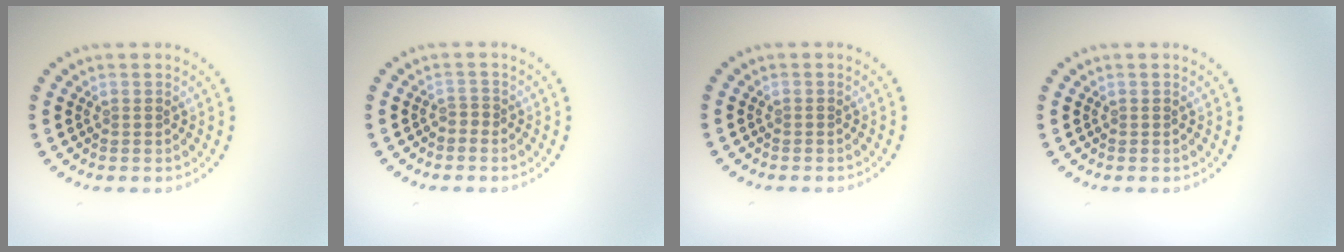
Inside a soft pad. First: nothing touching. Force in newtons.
{"total": 0.7, "press": 0.3, "slide": 0.6}
{"total": 0.0}
{"total": 0.0}